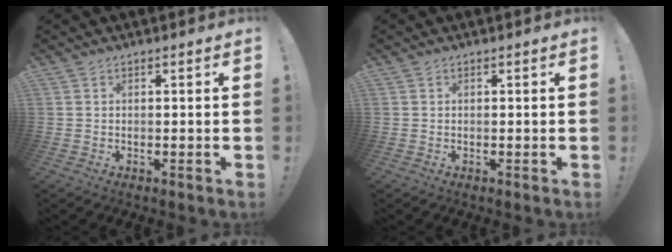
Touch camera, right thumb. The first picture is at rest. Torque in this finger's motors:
{"motor_torque": [-0.17, 0.03, 0.10, 0.01, 0.00]}